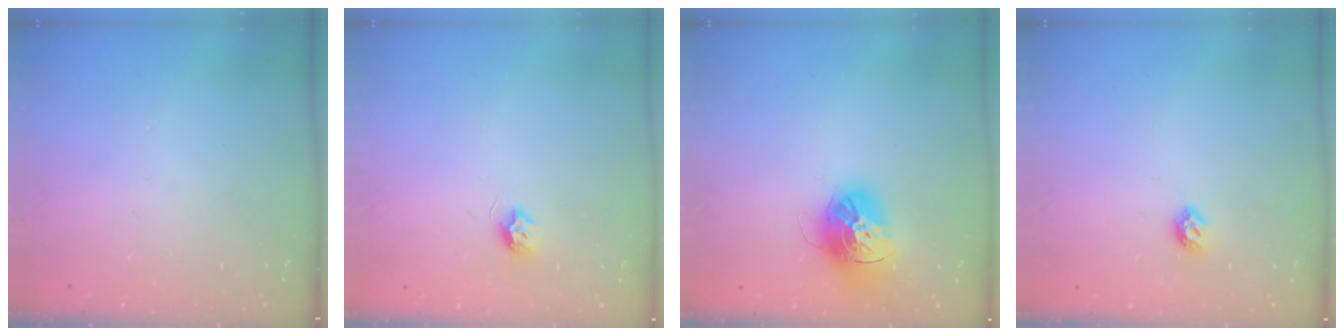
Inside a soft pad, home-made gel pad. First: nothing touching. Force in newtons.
{"total": 6.6, "press": 6.5, "slide": 0.6}
{"total": 15.6, "press": 15.5, "slide": 1.4}
{"total": 5.5, "press": 5.4, "slide": 1.2}